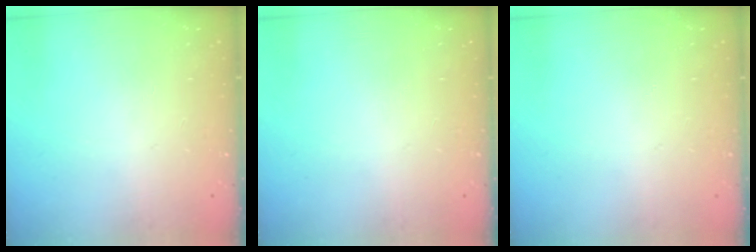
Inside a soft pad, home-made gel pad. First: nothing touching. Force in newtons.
{"total": 0.0}
{"total": 0.0}